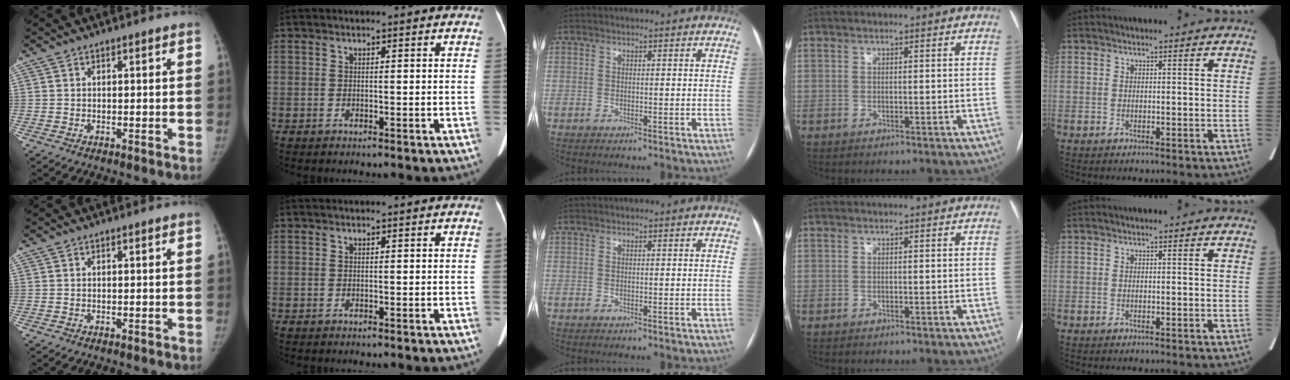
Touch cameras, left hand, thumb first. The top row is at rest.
{}